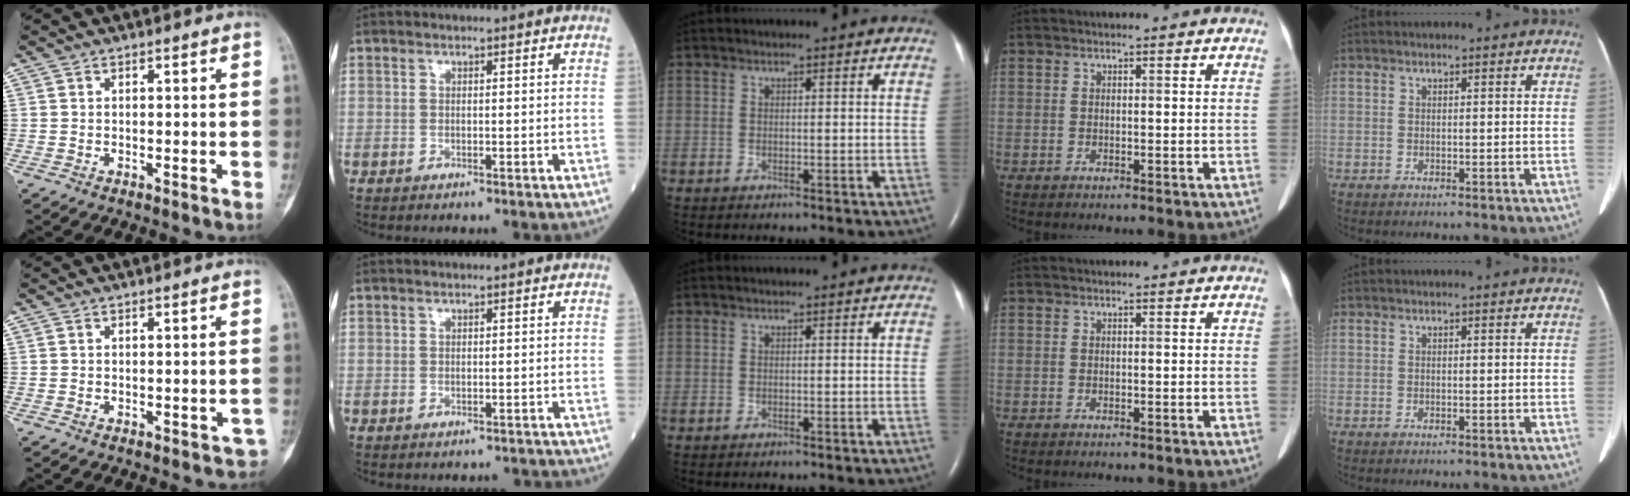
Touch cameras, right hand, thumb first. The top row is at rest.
{"thumb": {"total": 0.9, "force": [-0.5, 0.7, 0.1], "torque": [0.004, 0.011, -0.006]}, "index": {"total": 1.1, "force": [-1.0, 0.5, -0.1], "torque": [0.001, 0.000, -0.016]}}